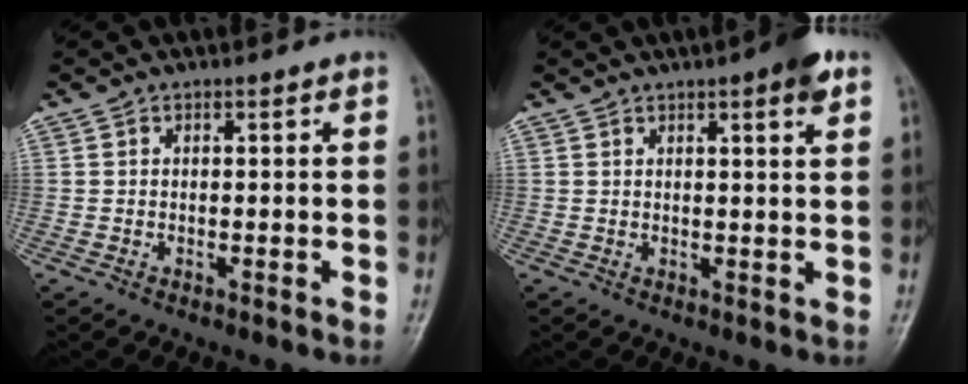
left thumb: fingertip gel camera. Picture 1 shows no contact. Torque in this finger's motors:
{"motor_torque": [1.31, 0.40, 0.59, -0.70, 0.22]}